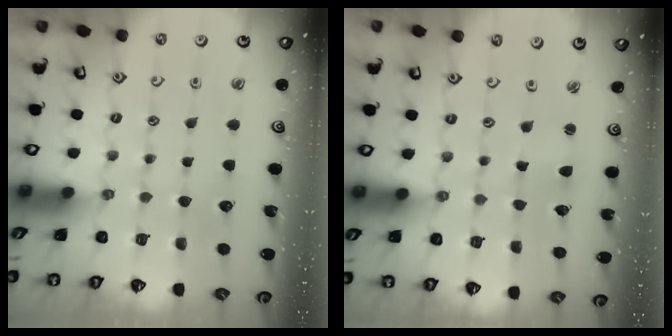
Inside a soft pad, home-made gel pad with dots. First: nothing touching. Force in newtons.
{"total": 2.2, "press": 2.2, "slide": 0.3}